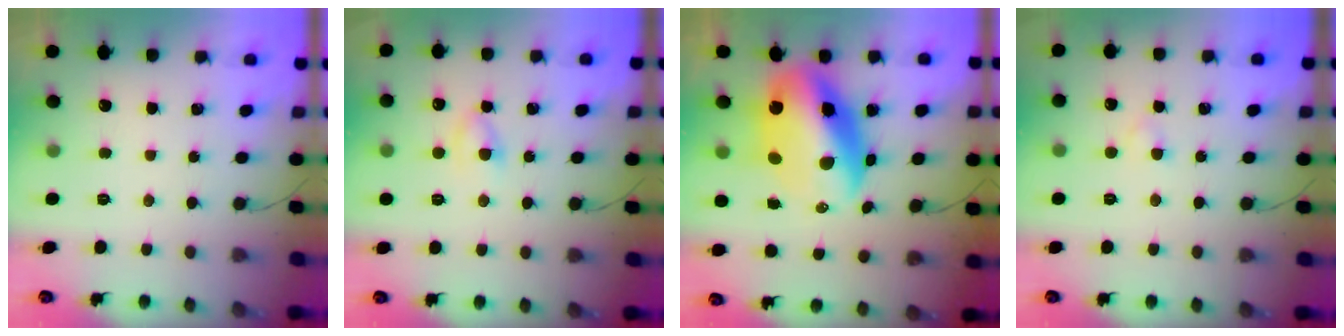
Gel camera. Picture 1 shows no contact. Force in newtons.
{"total": 4.0, "press": 3.7, "slide": 1.5}
{"total": 17.2, "press": 16.6, "slide": 4.4}
{"total": 1.6, "press": 1.4, "slide": 0.8}